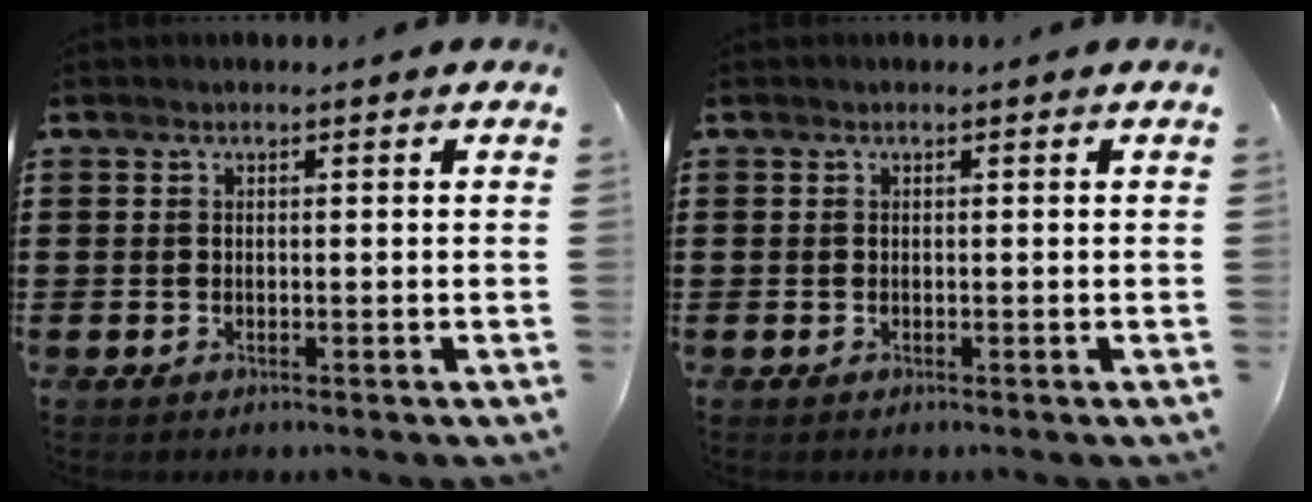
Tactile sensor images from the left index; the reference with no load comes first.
{"total": 0.0}